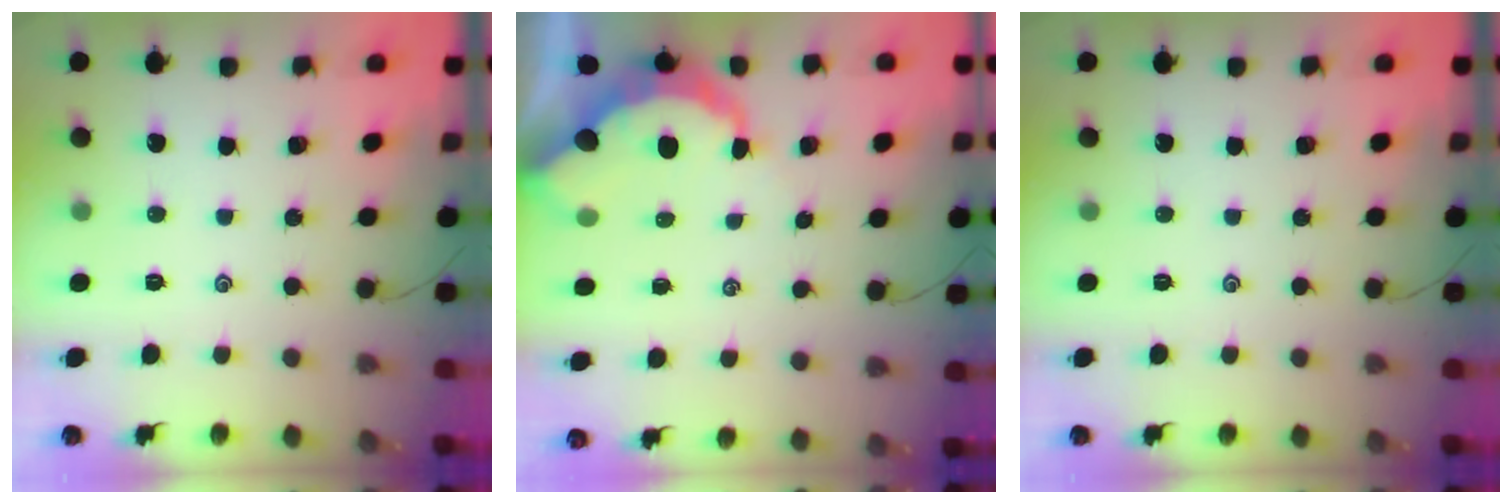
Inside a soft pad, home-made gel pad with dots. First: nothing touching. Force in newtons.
{"total": 6.5, "press": 6.4, "slide": 0.7}
{"total": 0.0}